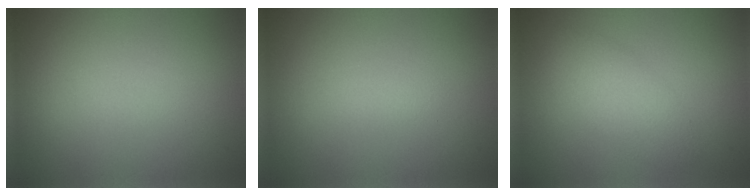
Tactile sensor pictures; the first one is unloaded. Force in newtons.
{"total": 0.6, "press": 0.6, "slide": 0.0}
{"total": 3.0, "press": 3.0, "slide": 0.0}